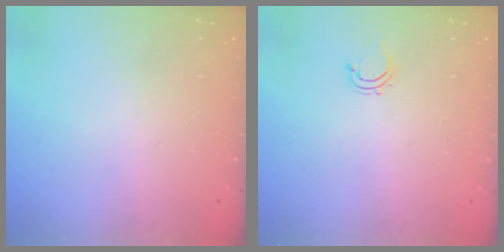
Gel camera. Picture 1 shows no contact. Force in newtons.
{"total": 2.8, "press": 2.7, "slide": 0.5}